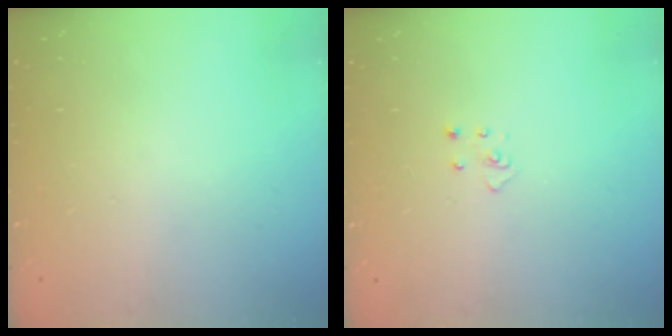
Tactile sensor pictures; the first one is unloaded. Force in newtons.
{"total": 3.2, "press": 3.2, "slide": 0.2}